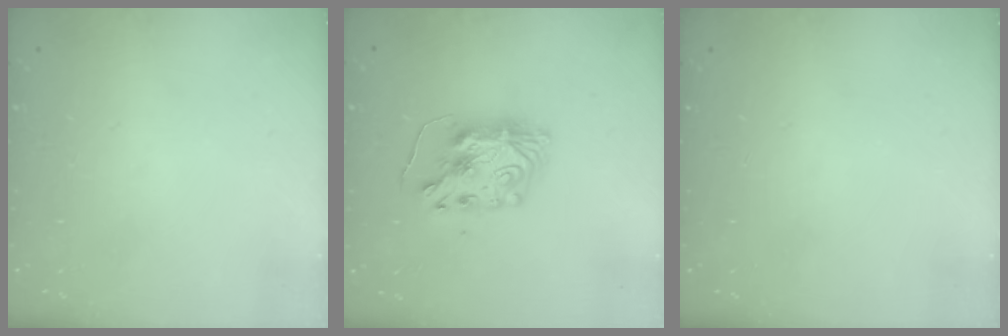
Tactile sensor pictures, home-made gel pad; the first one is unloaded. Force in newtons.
{"total": 9.1, "press": 9.0, "slide": 0.9}
{"total": 0.0}